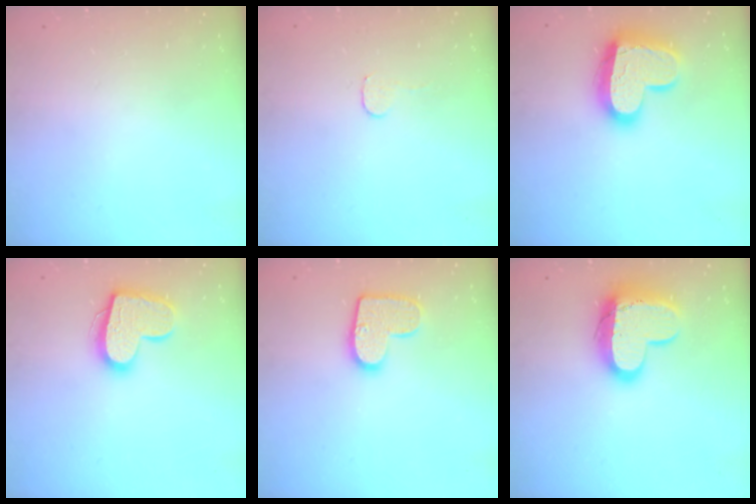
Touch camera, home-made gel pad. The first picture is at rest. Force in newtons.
{"total": 3.2, "press": 3.1, "slide": 0.3}
{"total": 17.7, "press": 17.7, "slide": 1.0}
{"total": 16.1, "press": 16.1, "slide": 0.9}
{"total": 12.5, "press": 12.5, "slide": 0.7}
{"total": 14.3, "press": 14.3, "slide": 1.2}